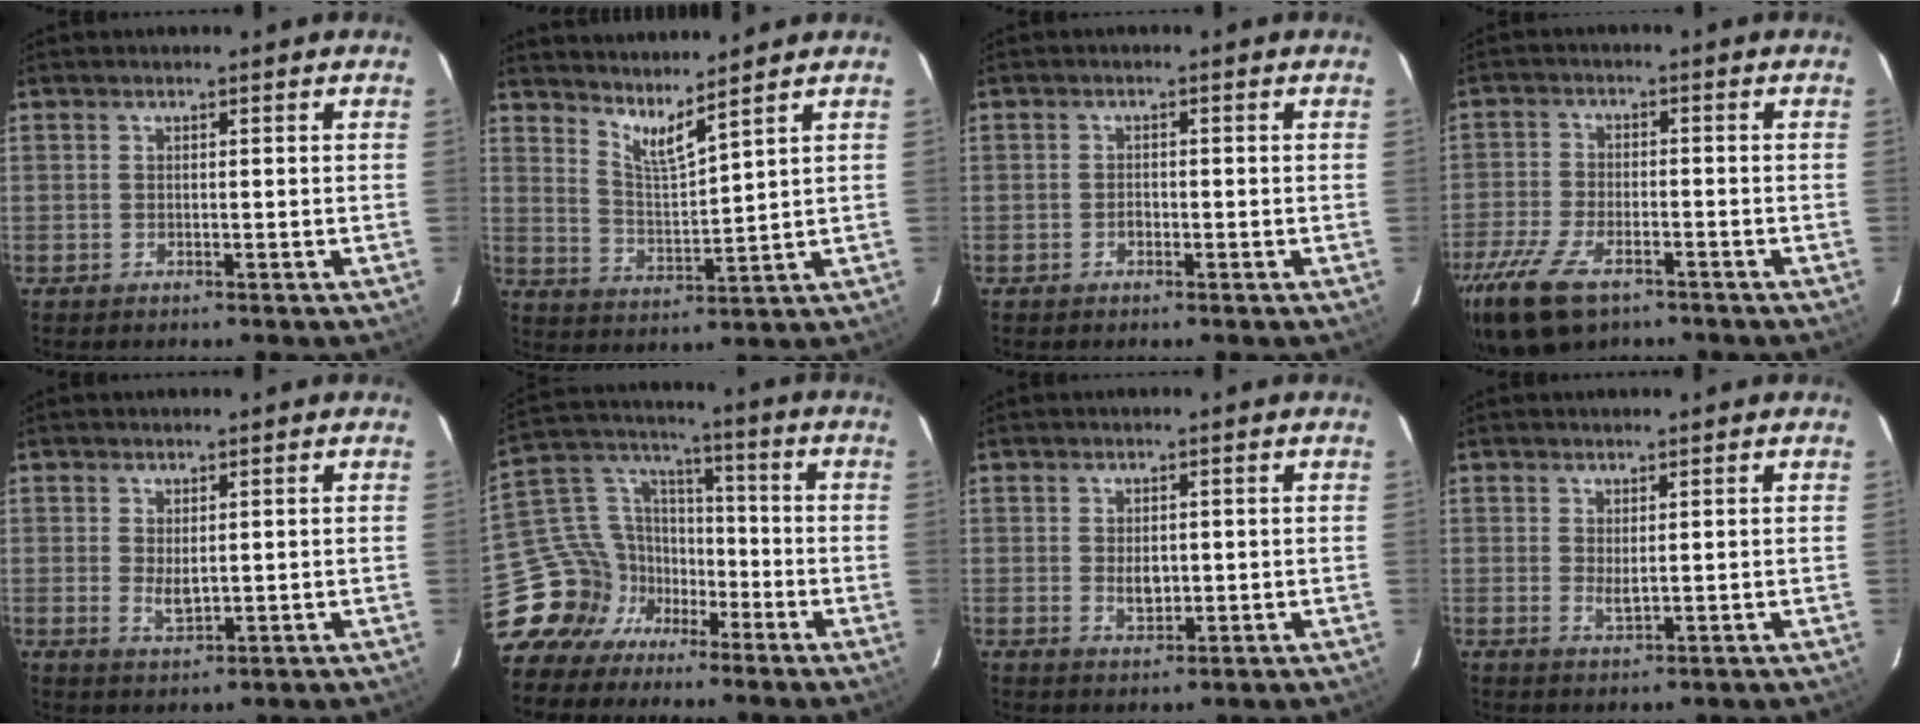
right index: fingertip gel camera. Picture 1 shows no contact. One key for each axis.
{"total": 6.2, "fx": 5.3, "fy": -0.3, "fz": 3.1, "tx": -0.058, "ty": -0.014, "tz": 0.100}
{"total": 1.0, "fx": -0.6, "fy": 0.6, "fz": 0.4, "tx": -0.009, "ty": 0.003, "tz": -0.010}
{"total": 13.1, "fx": -8.5, "fy": 6.1, "fz": 7.9, "tx": -0.194, "ty": -0.031, "tz": -0.160}
{"total": 2.9, "fx": 0.3, "fy": 1.4, "fz": 2.5, "tx": -0.044, "ty": -0.006, "tz": 0.010}
{"total": 12.5, "fx": -8.1, "fy": 9.1, "fz": 3.1, "tx": -0.072, "ty": 0.053, "tz": -0.149}
{"total": 3.0, "fx": 0.0, "fy": 2.0, "fz": 2.2, "tx": -0.037, "ty": -0.002, "tz": 0.002}
{"total": 1.8, "fx": 0.5, "fy": 0.5, "fz": 1.6, "tx": -0.030, "ty": -0.004, "tz": 0.009}